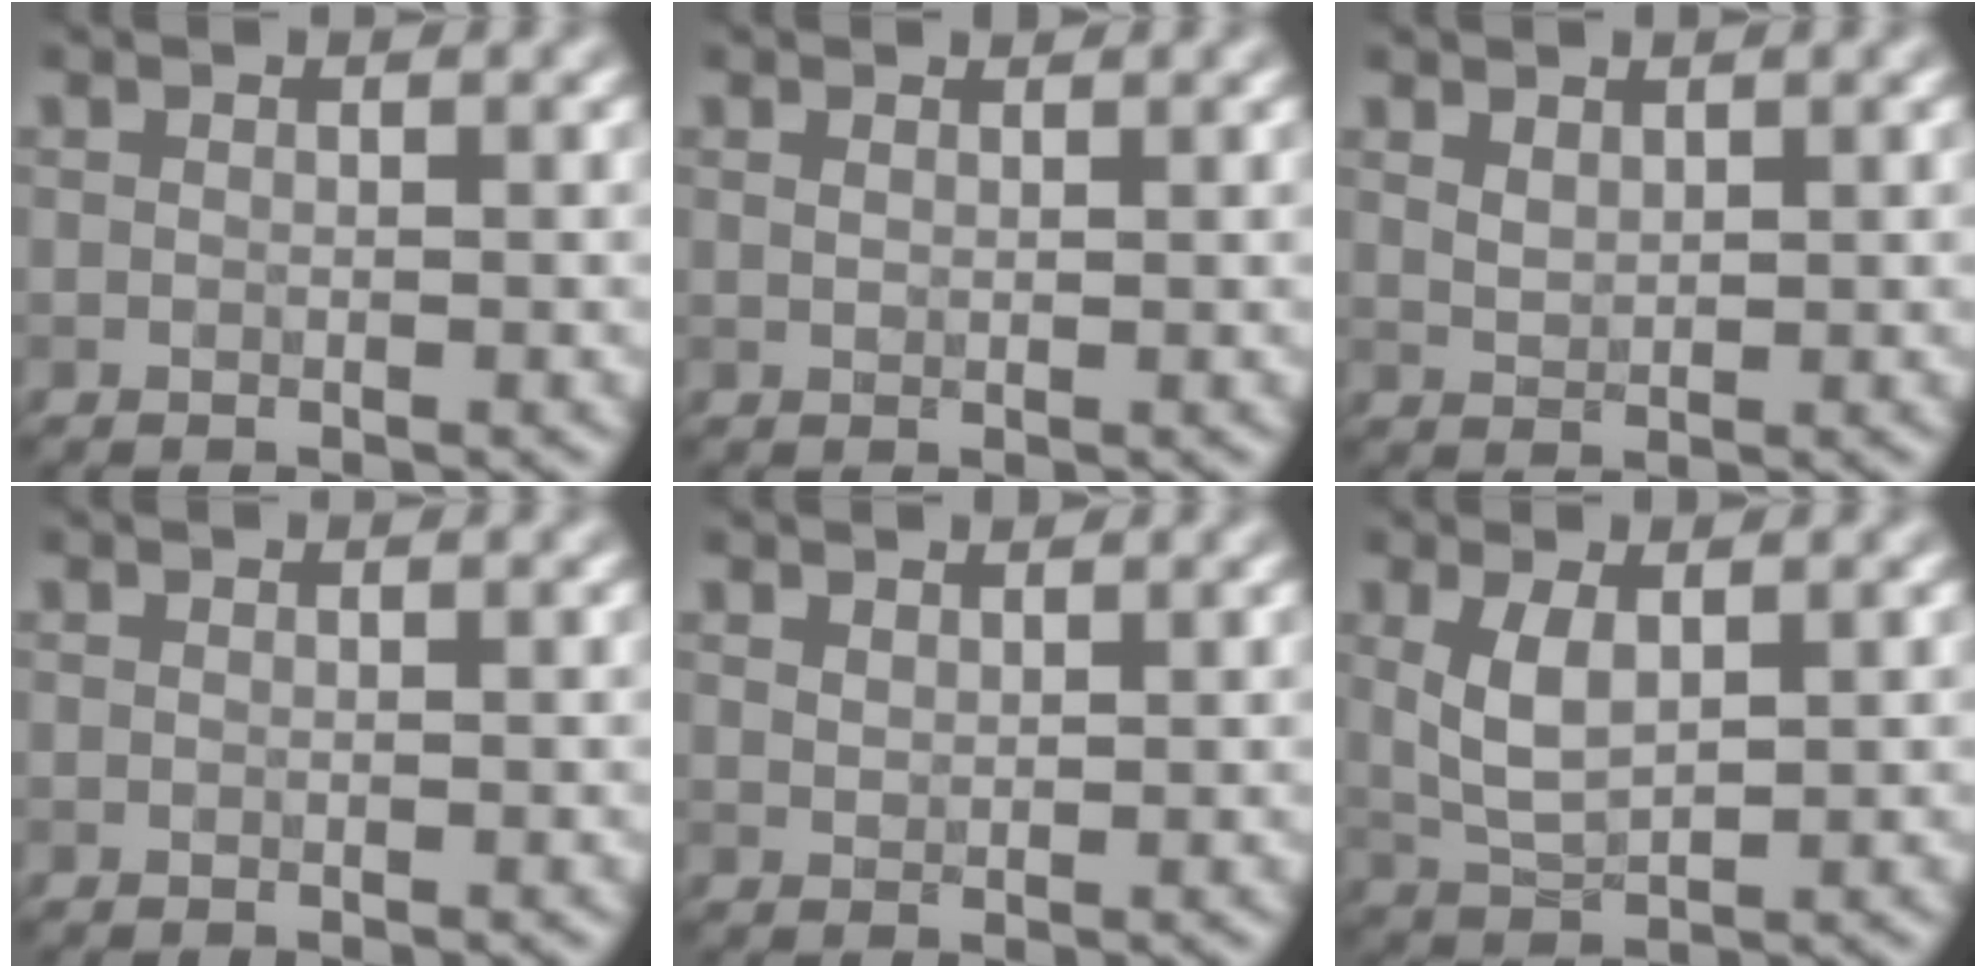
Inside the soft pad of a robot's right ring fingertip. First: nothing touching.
{"total": 0.8, "force": [0.5, 0.4, 0.4], "torque": [-0.012, 0.002, 0.011]}
{"total": 1.3, "force": [0.9, 0.7, 0.7], "torque": [-0.018, -0.001, 0.023]}
{"total": 0.0}
{"total": 1.3, "force": [1.1, 0.7, 0.4], "torque": [-0.012, 0.002, 0.023]}
{"total": 3.3, "force": [0.9, 1.4, 2.9], "torque": [-0.067, 0.000, 0.022]}